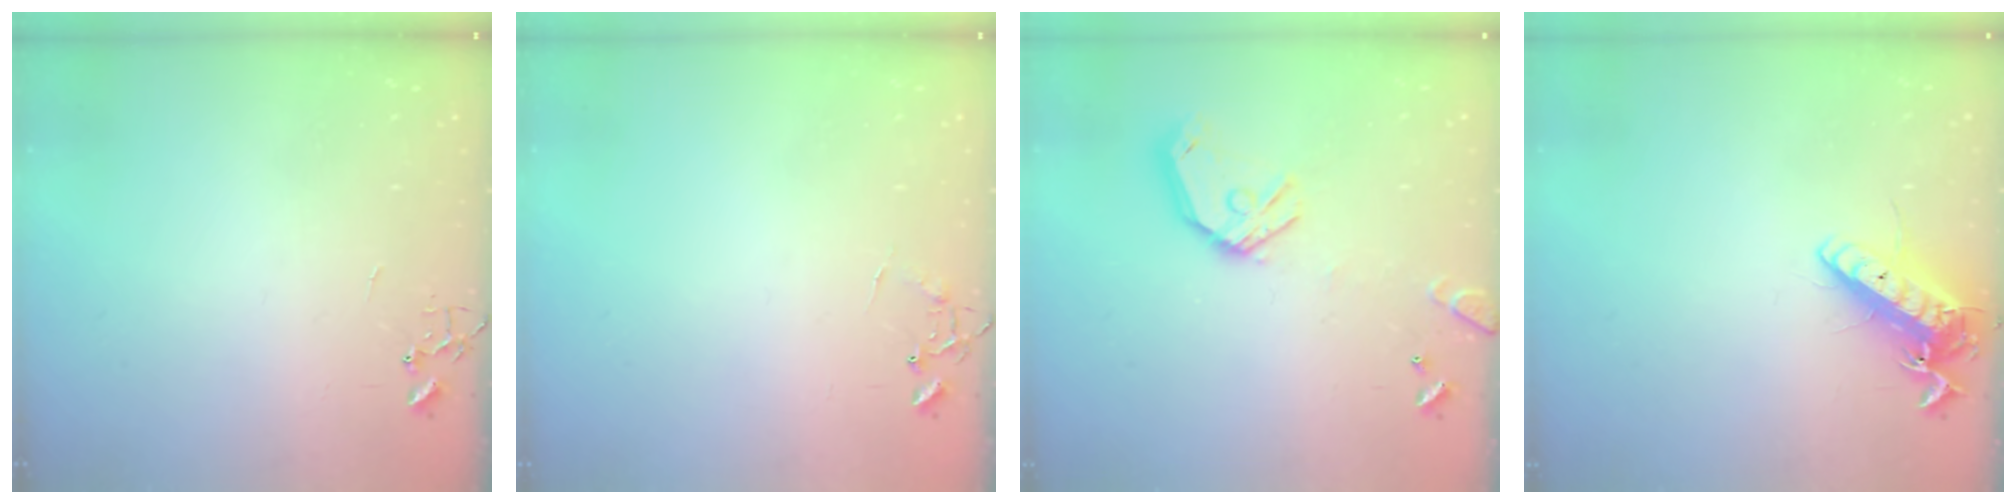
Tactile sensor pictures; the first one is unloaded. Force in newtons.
{"total": 6.4, "press": 6.4, "slide": 0.4}
{"total": 14.4, "press": 14.2, "slide": 2.1}
{"total": 14.0, "press": 13.9, "slide": 2.0}